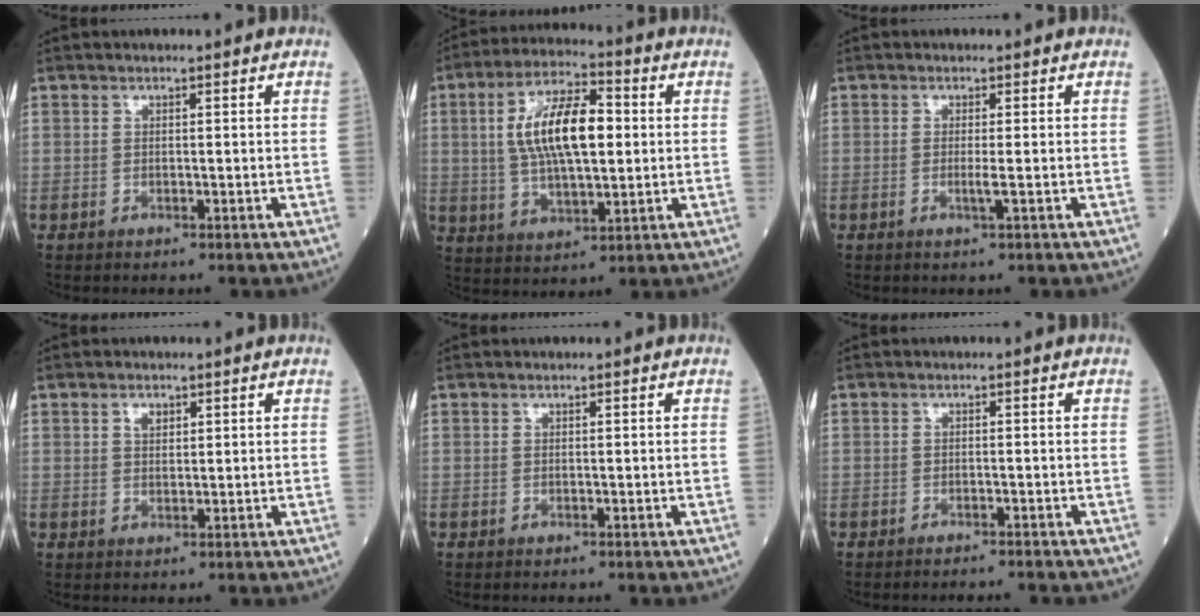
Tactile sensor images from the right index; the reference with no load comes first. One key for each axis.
{"total": 12.9, "fx": 1.7, "fy": 4.6, "fz": 12.0, "tx": -0.230, "ty": 0.017, "tz": 0.030}
{"total": 1.5, "fx": -0.3, "fy": -0.3, "fz": 1.4, "tx": -0.031, "ty": -0.004, "tz": -0.008}
{"total": 1.8, "fx": 1.0, "fy": 1.0, "fz": 1.1, "tx": -0.018, "ty": 0.001, "tz": 0.018}
{"total": 0.0}
{"total": 2.9, "fx": -2.9, "fy": -0.4, "fz": 0.4, "tx": 0.000, "ty": -0.007, "tz": -0.038}